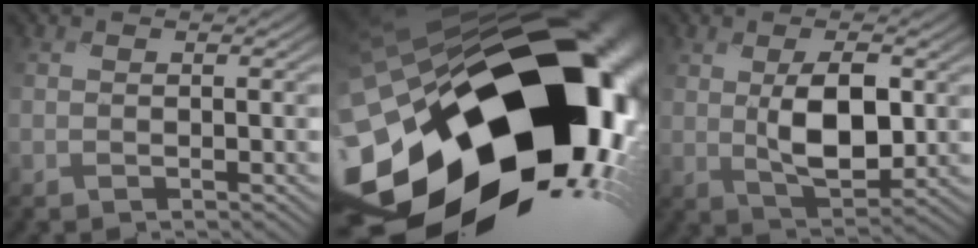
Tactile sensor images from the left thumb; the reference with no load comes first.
{"total": 22.6, "force": [-7.9, 14.9, 14.9], "torque": [-0.268, -0.056, -0.129]}
{"total": 7.6, "force": [0.5, 4.0, 6.4], "torque": [-0.123, -0.005, 0.011]}